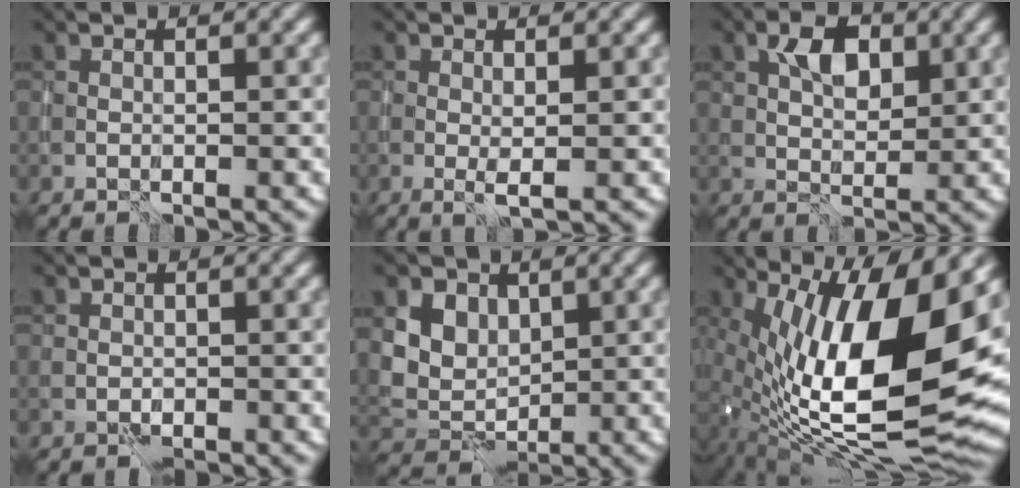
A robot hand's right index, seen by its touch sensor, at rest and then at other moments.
{"total": 0.9, "force": [0.1, 0.0, 0.9], "torque": [-0.016, -0.003, 0.002]}
{"total": 3.6, "force": [1.4, 2.1, 2.6], "torque": [-0.044, 0.004, 0.023]}
{"total": 0.9, "force": [-0.2, 0.8, 0.0], "torque": [-0.001, 0.001, -0.004]}
{"total": 5.1, "force": [2.0, 4.1, 2.1], "torque": [-0.051, 0.002, 0.038]}
{"total": 17.1, "force": [2.1, 6.8, 15.5], "torque": [-0.257, 0.006, 0.045]}